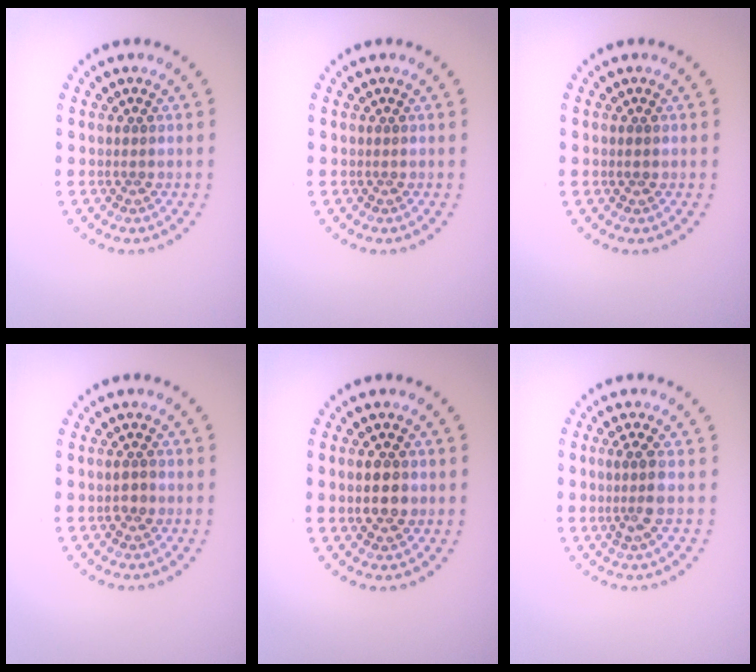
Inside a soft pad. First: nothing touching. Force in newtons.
{"total": 0.0}
{"total": 0.8, "press": 0.8, "slide": 0.1}
{"total": 1.2, "press": 1.2, "slide": 0.2}
{"total": 2.9, "press": 2.9, "slide": 0.2}
{"total": 2.3, "press": 1.8, "slide": 1.4}